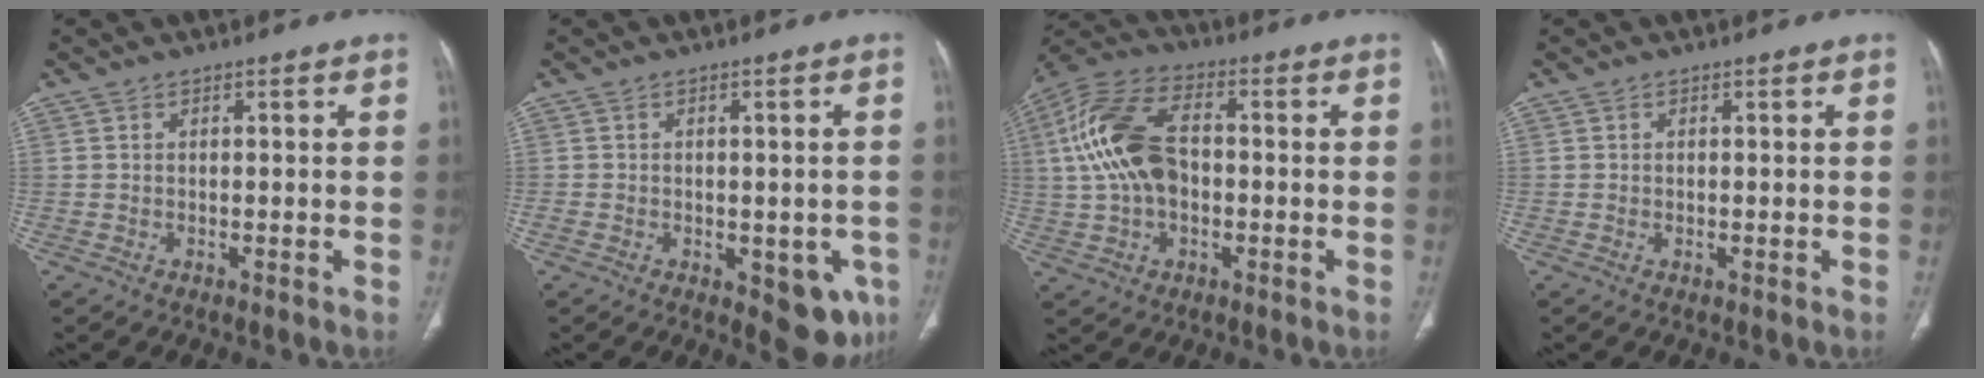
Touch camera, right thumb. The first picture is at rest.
{"total": 9.0, "force": [-3.1, 5.2, 6.7], "torque": [-0.045, 0.005, -0.030]}
{"total": 15.3, "force": [0.5, 9.3, 12.1], "torque": [-0.245, 0.029, 0.003]}
{"total": 0.0}